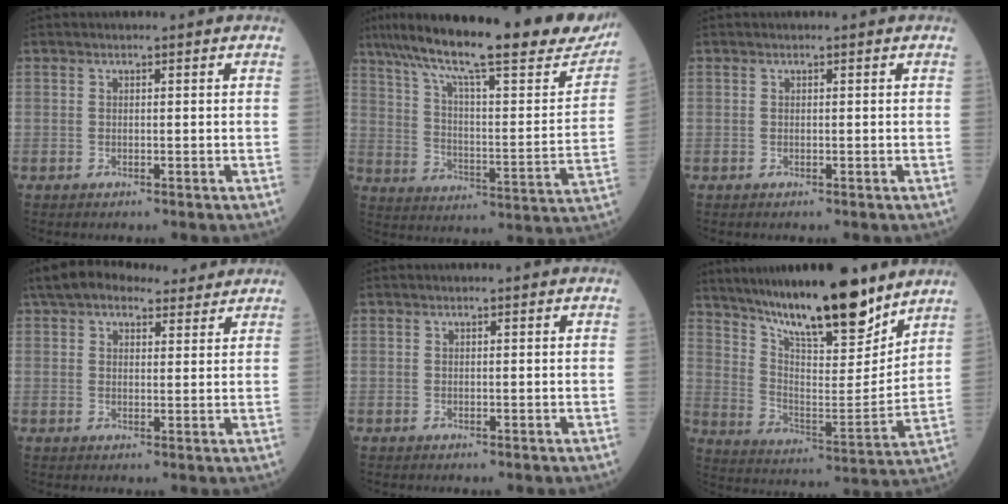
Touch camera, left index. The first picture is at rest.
{"total": 28.6, "force": [23.4, 4.4, 15.8], "torque": [-0.259, -0.023, 0.319]}
{"total": 0.0}
{"total": 11.0, "force": [8.8, 4.6, 4.8], "torque": [-0.072, 0.047, 0.132]}
{"total": 0.0}
{"total": 20.1, "force": [16.0, 3.6, 11.6], "torque": [-0.193, -0.009, 0.270]}